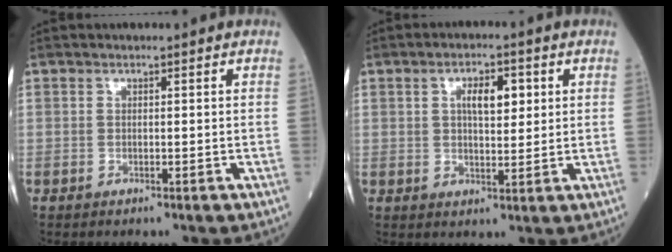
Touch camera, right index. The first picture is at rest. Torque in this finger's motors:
{"motor_torque": [0.05, 0.02, 0.11, 0.05]}